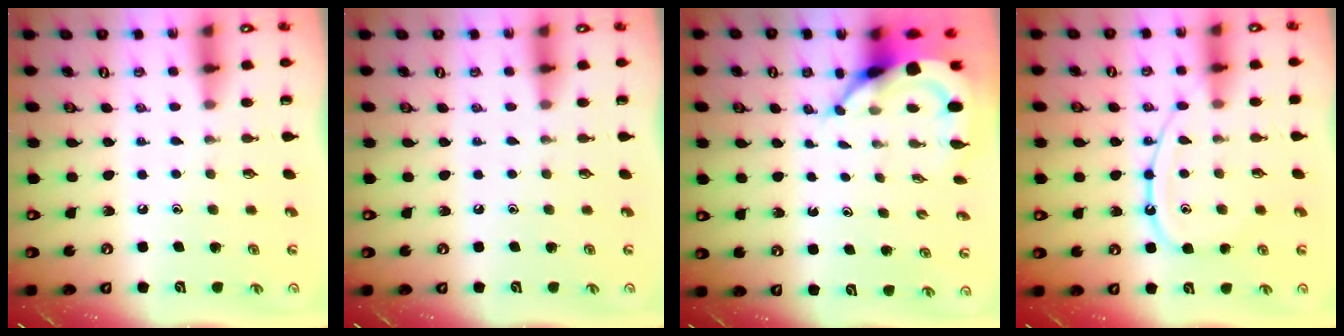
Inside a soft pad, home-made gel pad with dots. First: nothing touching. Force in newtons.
{"total": 0.0}
{"total": 5.5, "press": 5.4, "slide": 0.6}
{"total": 11.9, "press": 11.8, "slide": 1.1}